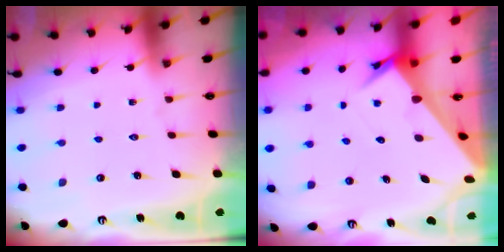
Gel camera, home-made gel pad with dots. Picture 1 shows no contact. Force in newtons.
{"total": 4.5, "press": 4.5, "slide": 0.4}